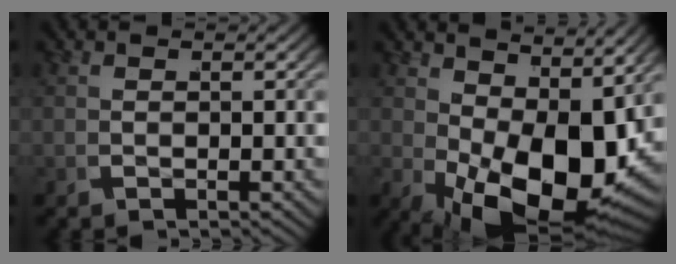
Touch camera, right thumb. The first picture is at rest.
{"total": 14.0, "force": [-1.6, 8.0, 11.5], "torque": [-0.190, -0.054, 0.007]}